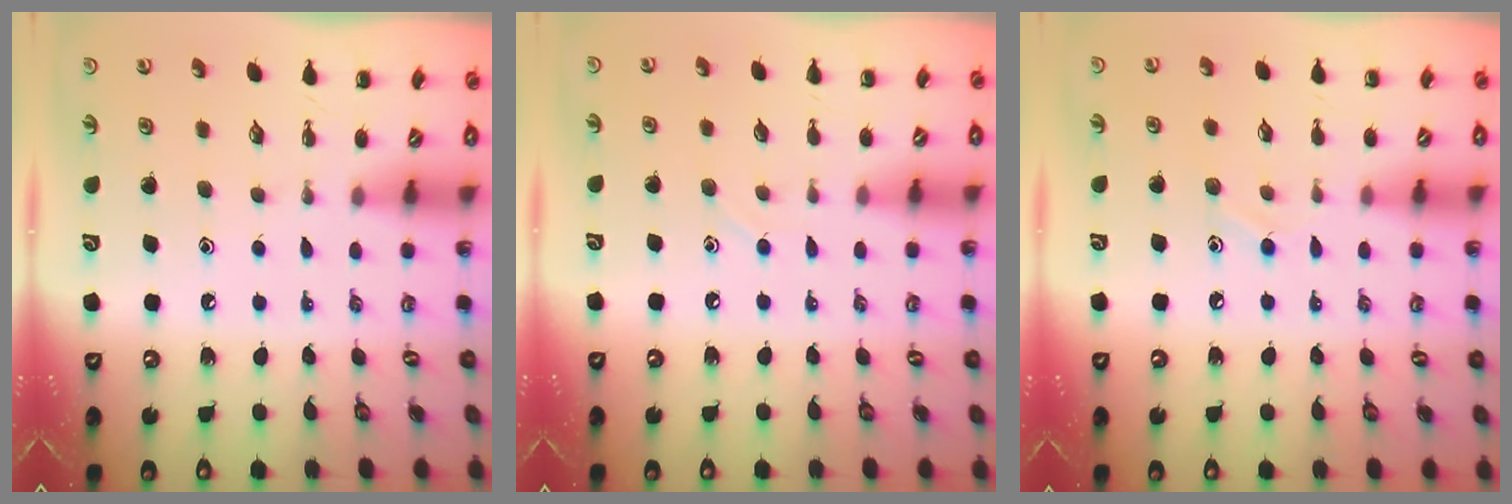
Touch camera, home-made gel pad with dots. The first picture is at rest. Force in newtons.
{"total": 2.0, "press": 2.0, "slide": 0.6}
{"total": 6.2, "press": 5.9, "slide": 1.9}